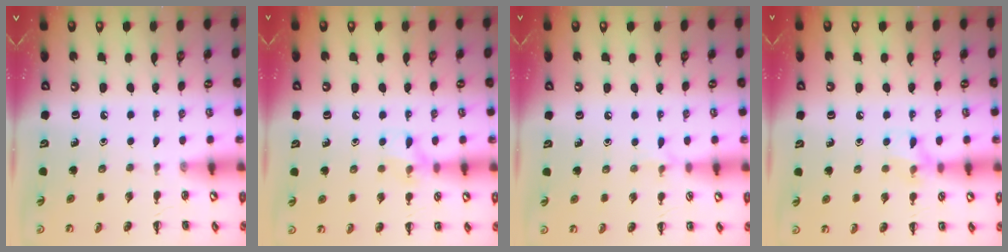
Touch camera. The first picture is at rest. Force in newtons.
{"total": 7.7, "press": 7.6, "slide": 1.6}
{"total": 4.1, "press": 3.8, "slide": 1.6}
{"total": 7.7, "press": 7.6, "slide": 1.6}